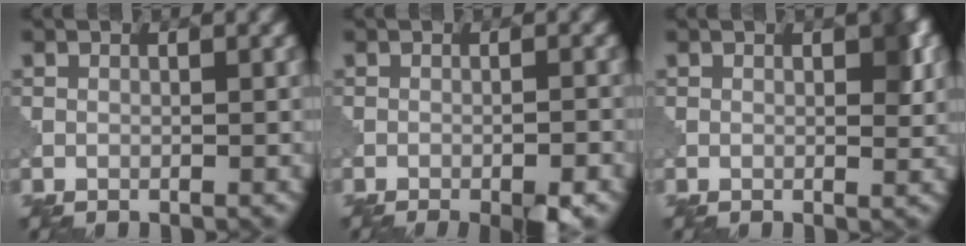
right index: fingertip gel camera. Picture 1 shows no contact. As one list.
[{"total": 4.0, "force": [-2.4, 0.8, 3.1], "torque": [-0.042, 0.003, -0.033]}, {"total": 2.4, "force": [0.6, 1.0, 2.1], "torque": [-0.022, 0.000, 0.008]}]